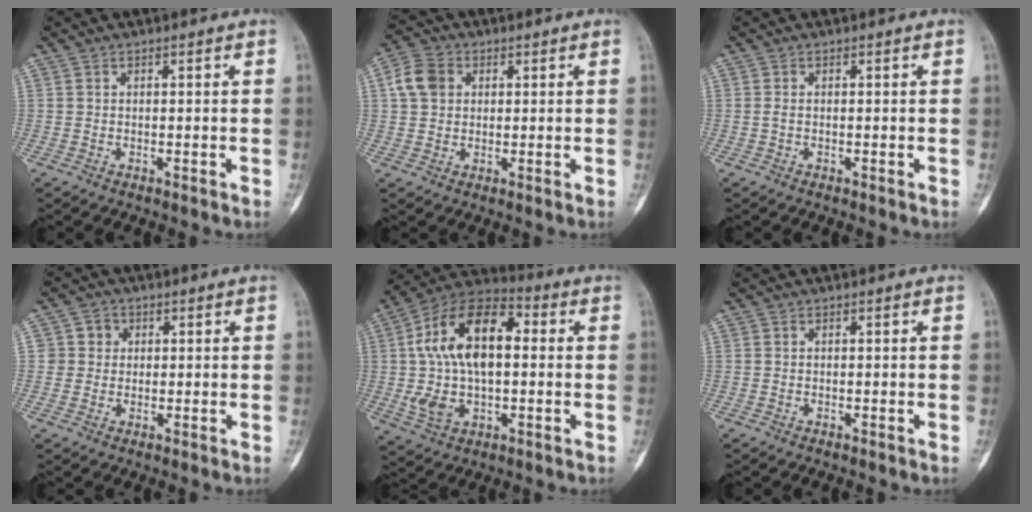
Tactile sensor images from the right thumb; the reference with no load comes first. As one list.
[{"total": 6.4, "force": [1.5, 5.1, 3.4], "torque": [-0.054, 0.008, 0.024]}, {"total": 0.6, "force": [-0.1, 0.3, 0.5], "torque": [-0.010, -0.001, -0.003]}, {"total": 3.6, "force": [0.6, 3.5, 0.5], "torque": [0.024, 0.005, 0.006]}, {"total": 19.9, "force": [1.7, 11.7, 16.0], "torque": [-0.269, 0.031, 0.028]}, {"total": 0.0}]